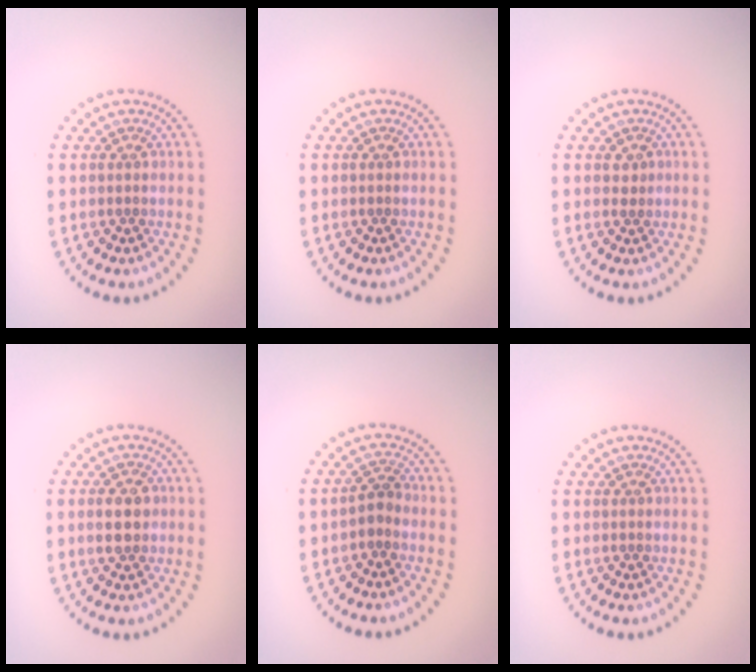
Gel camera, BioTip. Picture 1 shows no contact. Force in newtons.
{"total": 0.0}
{"total": 0.9, "press": 0.8, "slide": 0.2}
{"total": 2.7, "press": 2.7, "slide": 0.1}
{"total": 1.5, "press": 1.3, "slide": 0.8}
{"total": 0.0}